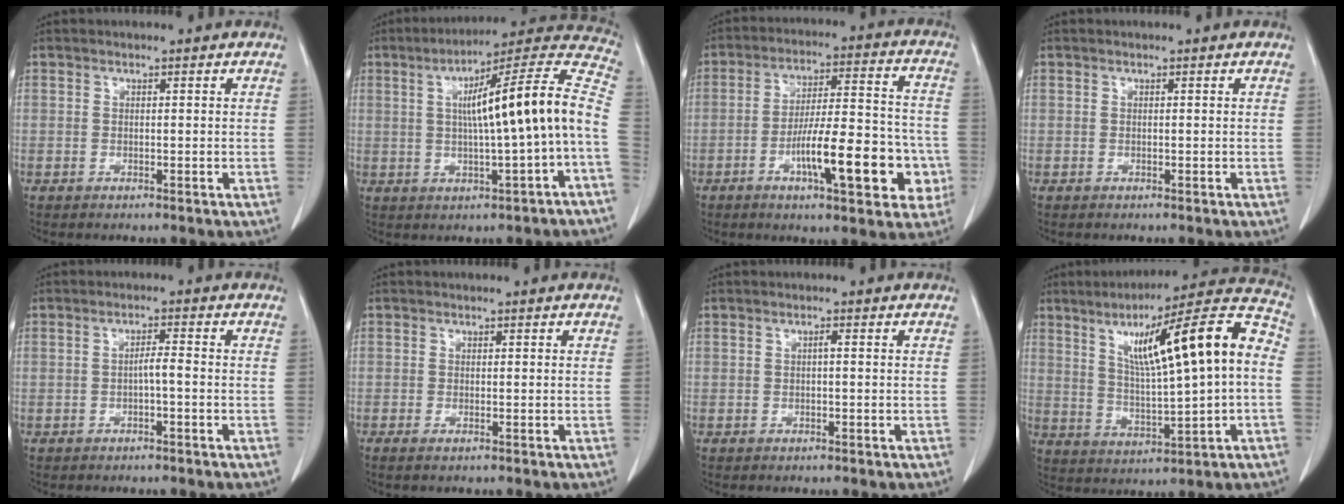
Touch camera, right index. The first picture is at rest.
{"total": 17.2, "force": [-0.4, 0.2, 17.2], "torque": [-0.248, 0.037, -0.007]}
{"total": 15.5, "force": [-5.4, 3.8, 14.0], "torque": [-0.213, 0.021, -0.079]}
{"total": 0.0}
{"total": 3.4, "force": [-0.9, -0.3, 3.2], "torque": [-0.053, 0.006, -0.015]}
{"total": 0.8, "force": [-0.5, 0.1, 0.7], "torque": [-0.012, -0.001, -0.009]}
{"total": 0.5, "force": [0.0, 0.0, 0.5], "torque": [-0.010, 0.001, 0.000]}
{"total": 17.8, "force": [2.9, 1.6, 17.5], "torque": [-0.262, 0.032, 0.046]}